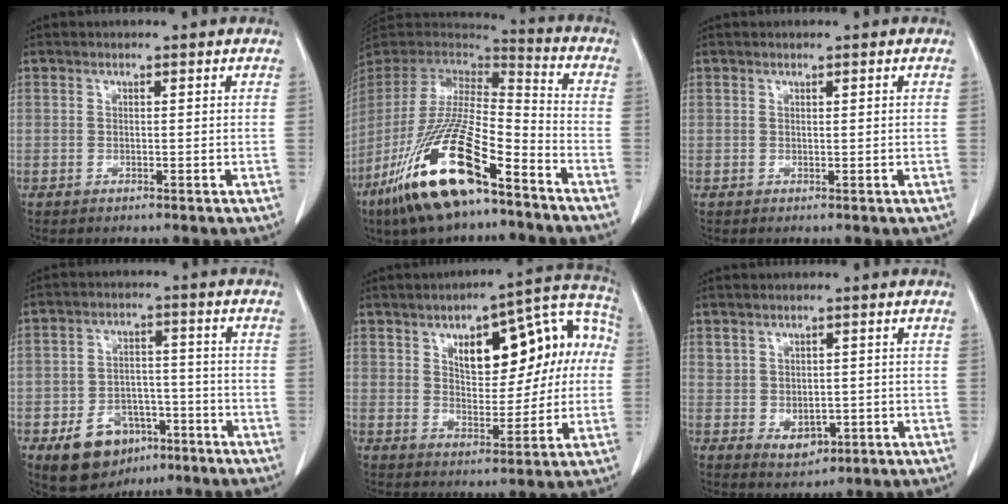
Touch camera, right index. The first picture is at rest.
{"total": 21.3, "force": [-12.9, 4.2, 16.4], "torque": [-0.331, -0.046, -0.238]}
{"total": 0.0}
{"total": 9.7, "force": [-5.2, 6.7, 4.7], "torque": [-0.084, 0.015, -0.071]}
{"total": 16.9, "force": [3.8, 7.3, 14.8], "torque": [-0.189, 0.046, 0.055]}
{"total": 4.0, "force": [-0.5, 3.1, 2.6], "torque": [-0.037, -0.002, 0.011]}